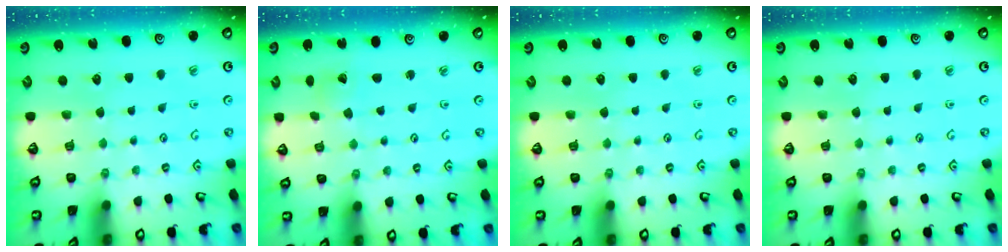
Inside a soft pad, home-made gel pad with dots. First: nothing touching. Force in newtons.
{"total": 1.0, "press": 1.0, "slide": 0.1}
{"total": 0.0}
{"total": 0.0}